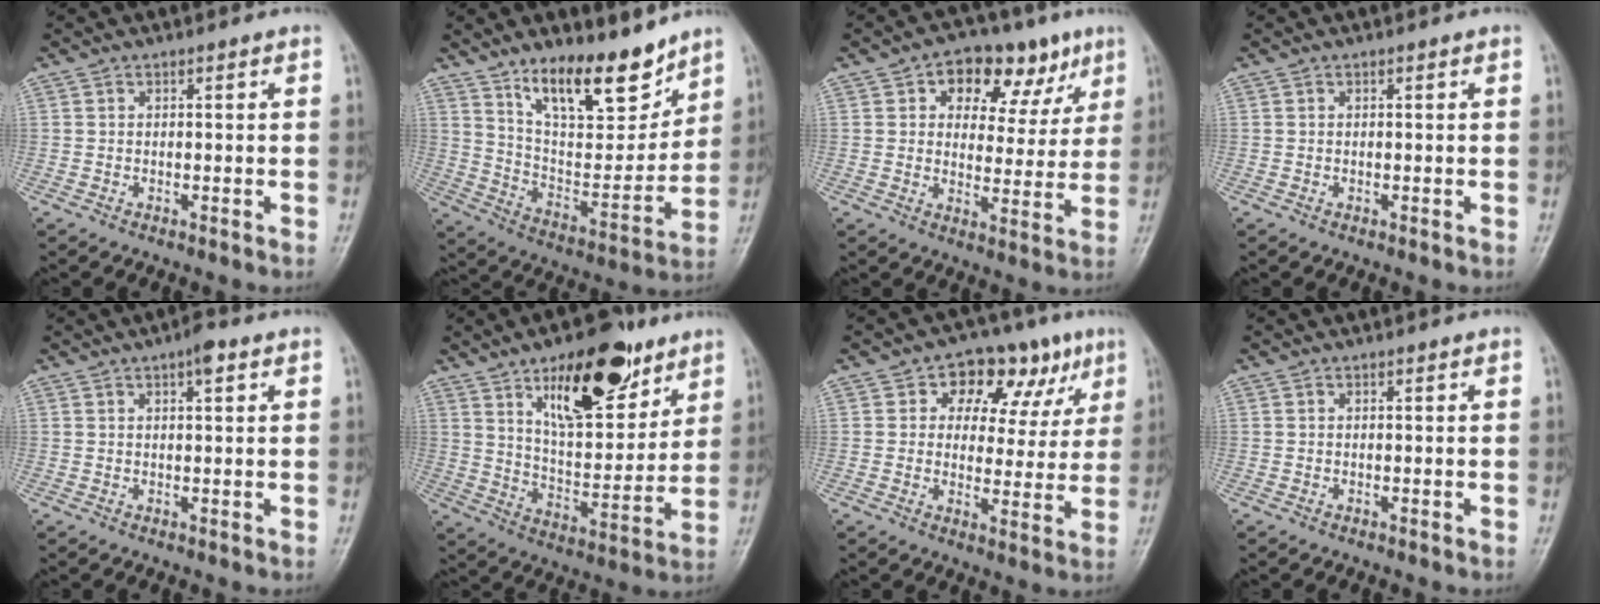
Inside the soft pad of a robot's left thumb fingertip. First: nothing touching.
{"total": 16.9, "force": [12.1, 6.3, 10.0], "torque": [-0.115, -0.085, 0.215]}
{"total": 14.2, "force": [6.8, 9.0, 8.6], "torque": [-0.062, -0.005, 0.098]}
{"total": 0.0}
{"total": 3.0, "force": [1.6, 0.9, 2.4], "torque": [-0.033, 0.002, 0.020]}
{"total": 20.1, "force": [11.3, 8.7, 14.1], "torque": [-0.166, -0.057, 0.187]}
{"total": 13.1, "force": [5.8, 8.9, 7.6], "torque": [-0.039, 0.001, 0.079]}
{"total": 0.0}